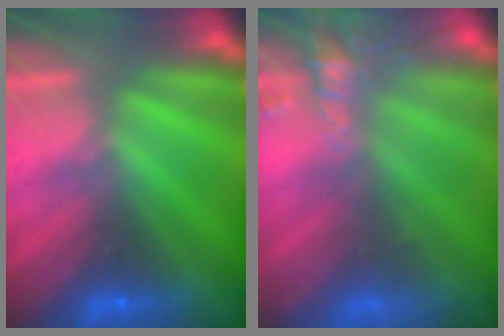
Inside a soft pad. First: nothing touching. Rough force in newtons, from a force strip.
{"total": 7.7}